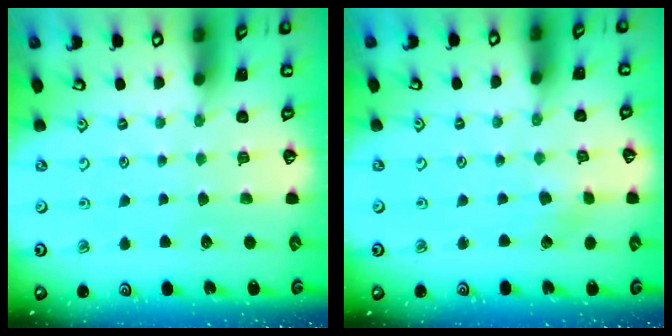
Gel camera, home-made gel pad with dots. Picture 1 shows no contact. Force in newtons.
{"total": 1.7, "press": 1.7, "slide": 0.3}